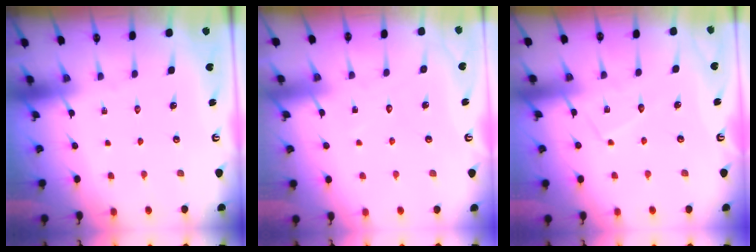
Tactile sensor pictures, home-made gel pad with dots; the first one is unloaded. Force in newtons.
{"total": 4.8, "press": 4.8, "slide": 0.4}
{"total": 5.3, "press": 5.3, "slide": 0.3}